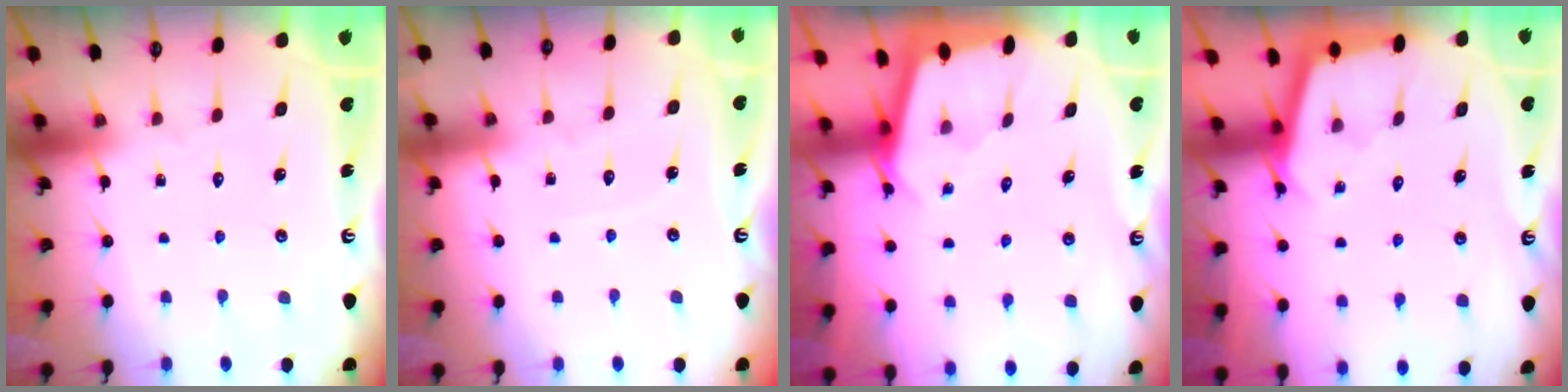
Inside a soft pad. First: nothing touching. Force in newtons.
{"total": 2.6, "press": 2.6, "slide": 0.4}
{"total": 1.9, "press": 1.9, "slide": 0.2}
{"total": 2.3, "press": 2.3, "slide": 0.2}